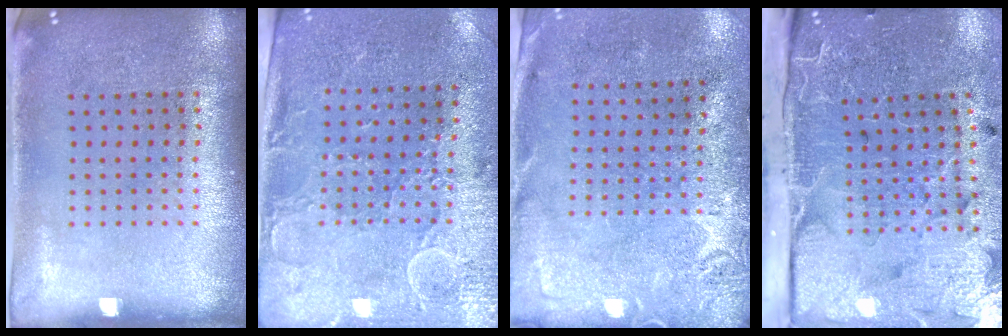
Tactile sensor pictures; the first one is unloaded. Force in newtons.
{"total": 2.9, "press": 2.5, "slide": 1.5}
{"total": 2.8, "press": 2.2, "slide": 1.7}
{"total": 4.3, "press": 3.7, "slide": 2.2}